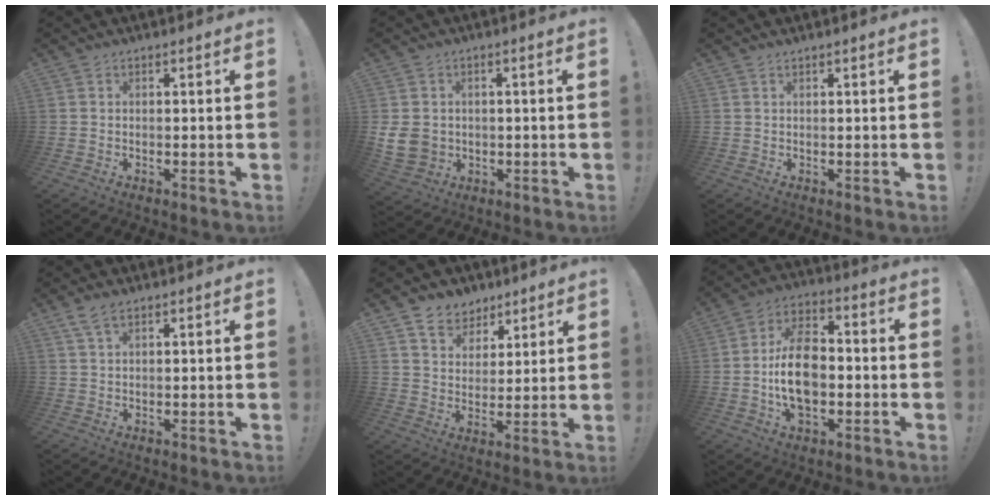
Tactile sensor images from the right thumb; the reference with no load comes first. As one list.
[{"total": 7.7, "force": [0.0, 6.7, 3.8], "torque": [-0.086, 0.002, 0.007]}, {"total": 0.7, "force": [0.4, -0.3, 0.4], "torque": [-0.008, 0.000, 0.007]}, {"total": 4.2, "force": [2.5, 1.7, 3.0], "torque": [-0.069, 0.003, 0.049]}, {"total": 7.6, "force": [5.2, 5.5, 1.0], "torque": [-0.020, -0.041, 0.100]}, {"total": 14.8, "force": [-2.3, 9.7, 11.0], "torque": [-0.199, 0.009, -0.045]}]